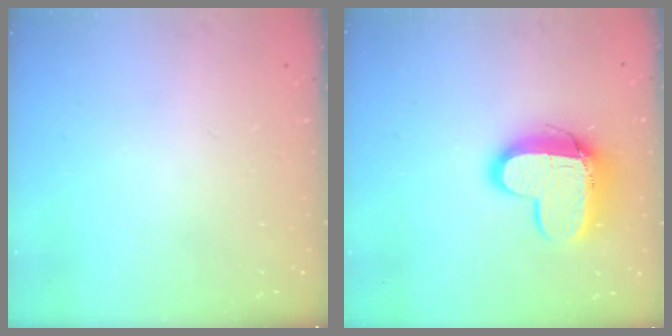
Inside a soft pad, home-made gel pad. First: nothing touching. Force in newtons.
{"total": 12.9, "press": 12.9, "slide": 1.1}